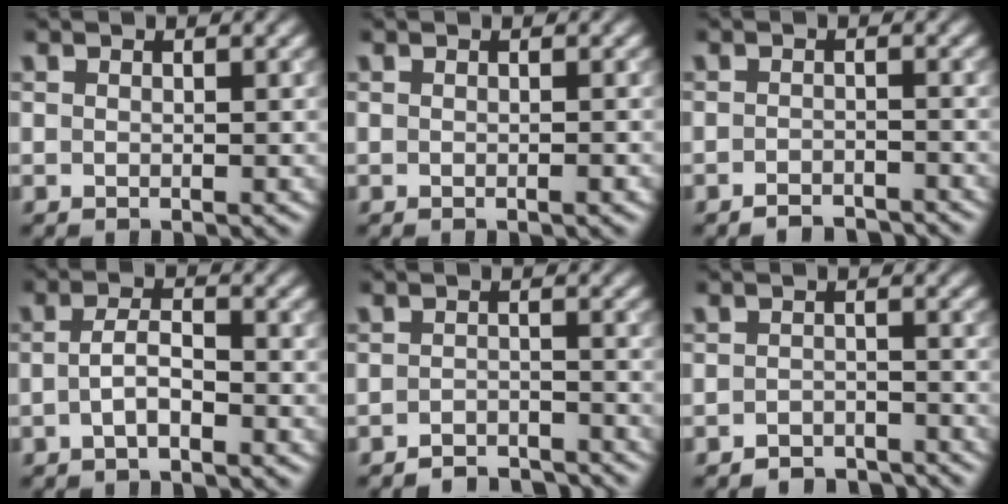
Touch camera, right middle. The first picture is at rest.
{"total": 0.6, "force": [-0.3, 0.0, 0.5], "torque": [-0.006, 0.002, -0.003]}
{"total": 2.6, "force": [-2.4, 0.5, 0.7], "torque": [-0.004, 0.004, -0.036]}
{"total": 2.2, "force": [-0.9, 0.7, 1.9], "torque": [-0.039, 0.005, -0.021]}
{"total": 3.2, "force": [-3.1, 0.6, 0.5], "torque": [-0.003, 0.003, -0.051]}
{"total": 3.0, "force": [-2.8, 0.8, 0.4], "torque": [0.003, 0.004, -0.047]}